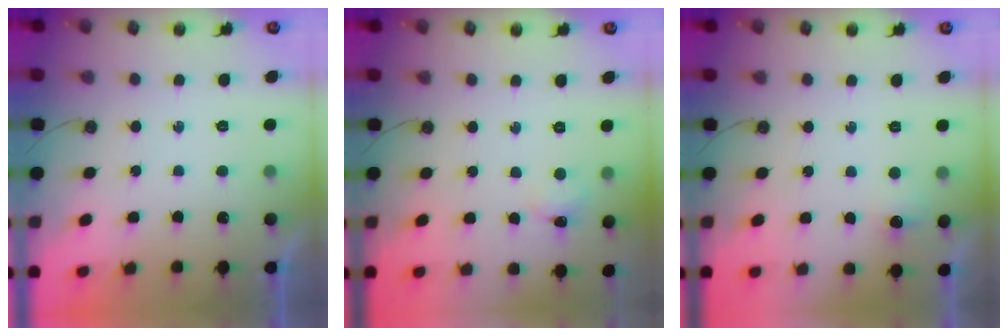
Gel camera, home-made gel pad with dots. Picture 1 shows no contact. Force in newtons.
{"total": 2.5, "press": 2.4, "slide": 0.5}
{"total": 5.9, "press": 5.8, "slide": 0.9}